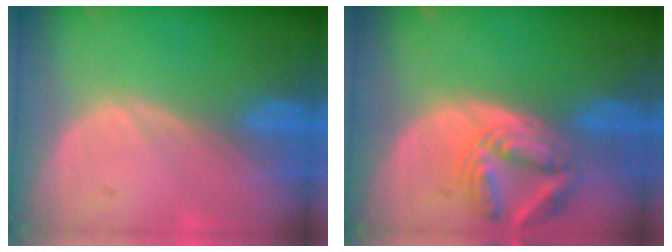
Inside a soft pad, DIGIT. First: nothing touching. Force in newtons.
{"total": 6.7, "press": 6.4, "slide": 2.1}